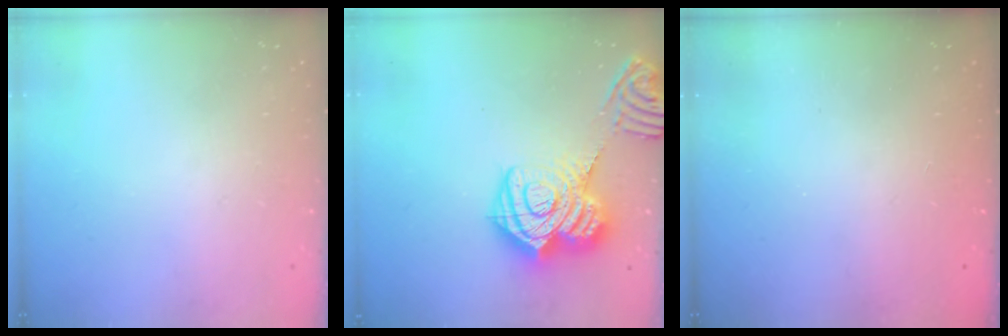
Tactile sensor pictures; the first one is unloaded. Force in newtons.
{"total": 20.4, "press": 20.3, "slide": 2.1}
{"total": 2.3, "press": 2.2, "slide": 0.7}